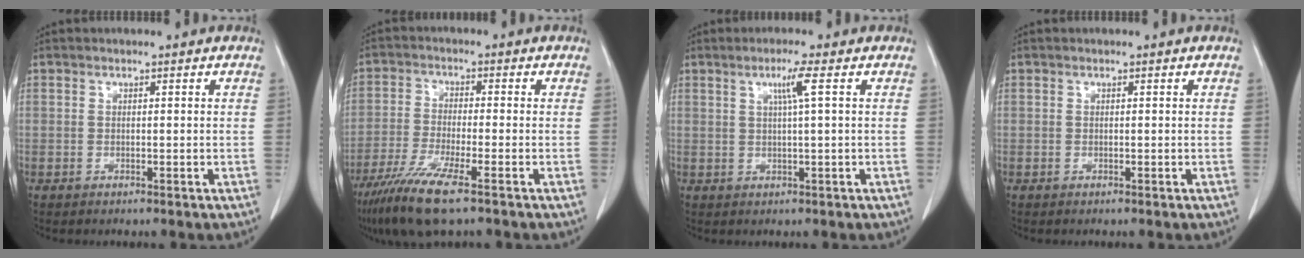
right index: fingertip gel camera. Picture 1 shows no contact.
{"total": 9.4, "force": [-6.0, 0.6, 7.2], "torque": [-0.143, -0.026, -0.110]}
{"total": 3.3, "force": [1.1, -0.8, 3.0], "torque": [-0.060, 0.001, 0.021]}
{"total": 0.0}